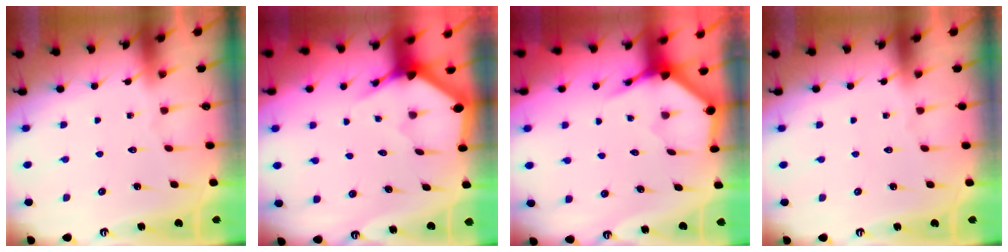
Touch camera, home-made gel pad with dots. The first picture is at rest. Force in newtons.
{"total": 3.4, "press": 3.4, "slide": 0.2}
{"total": 3.9, "press": 3.9, "slide": 0.3}
{"total": 0.0}